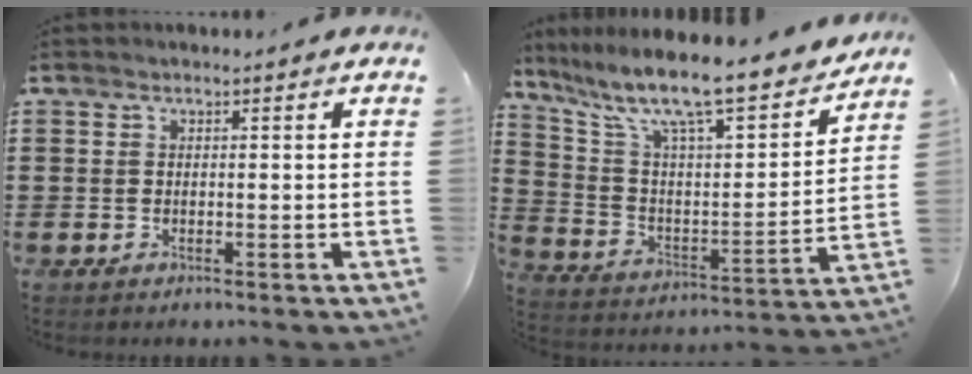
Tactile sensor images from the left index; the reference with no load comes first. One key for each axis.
{"total": 10.9, "fx": 9.3, "fy": 1.1, "fz": 5.6, "tx": -0.141, "ty": -0.073, "tz": 0.151}